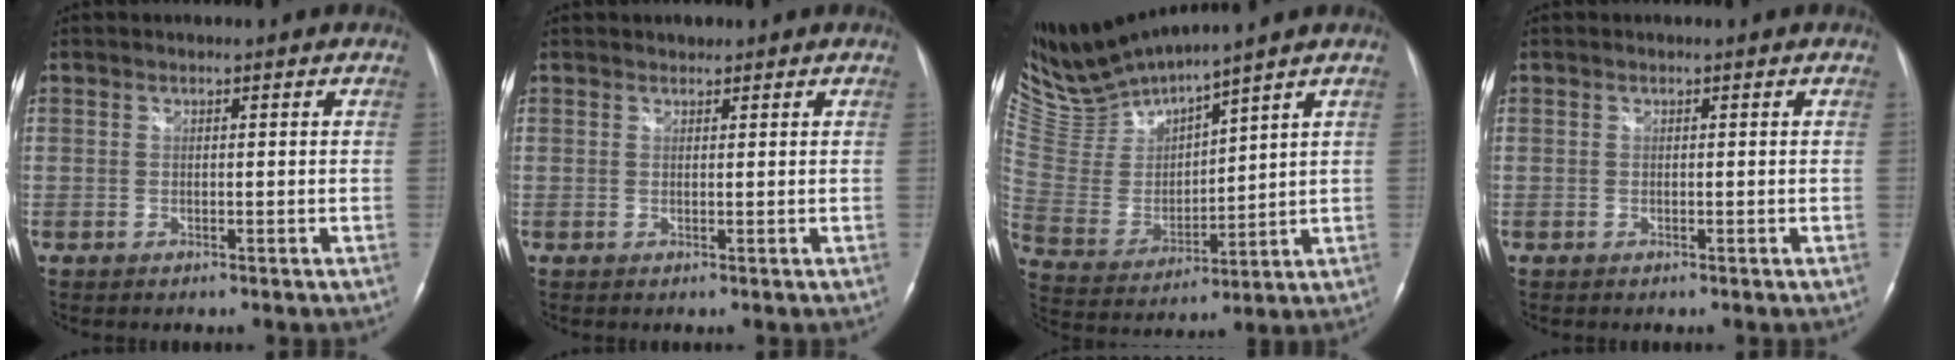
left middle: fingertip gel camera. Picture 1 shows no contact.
{"total": 0.8, "force": [0.7, 0.3, 0.0], "torque": [-0.005, 0.001, 0.011]}
{"total": 11.3, "force": [10.9, -0.9, 2.7], "torque": [-0.077, -0.008, 0.236]}
{"total": 0.0}